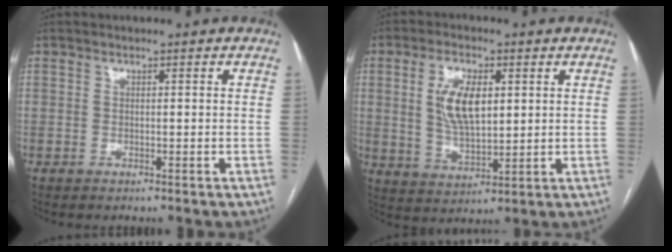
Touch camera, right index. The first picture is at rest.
{"total": 8.7, "force": [2.1, 3.7, 7.5], "torque": [-0.151, 0.004, 0.044]}